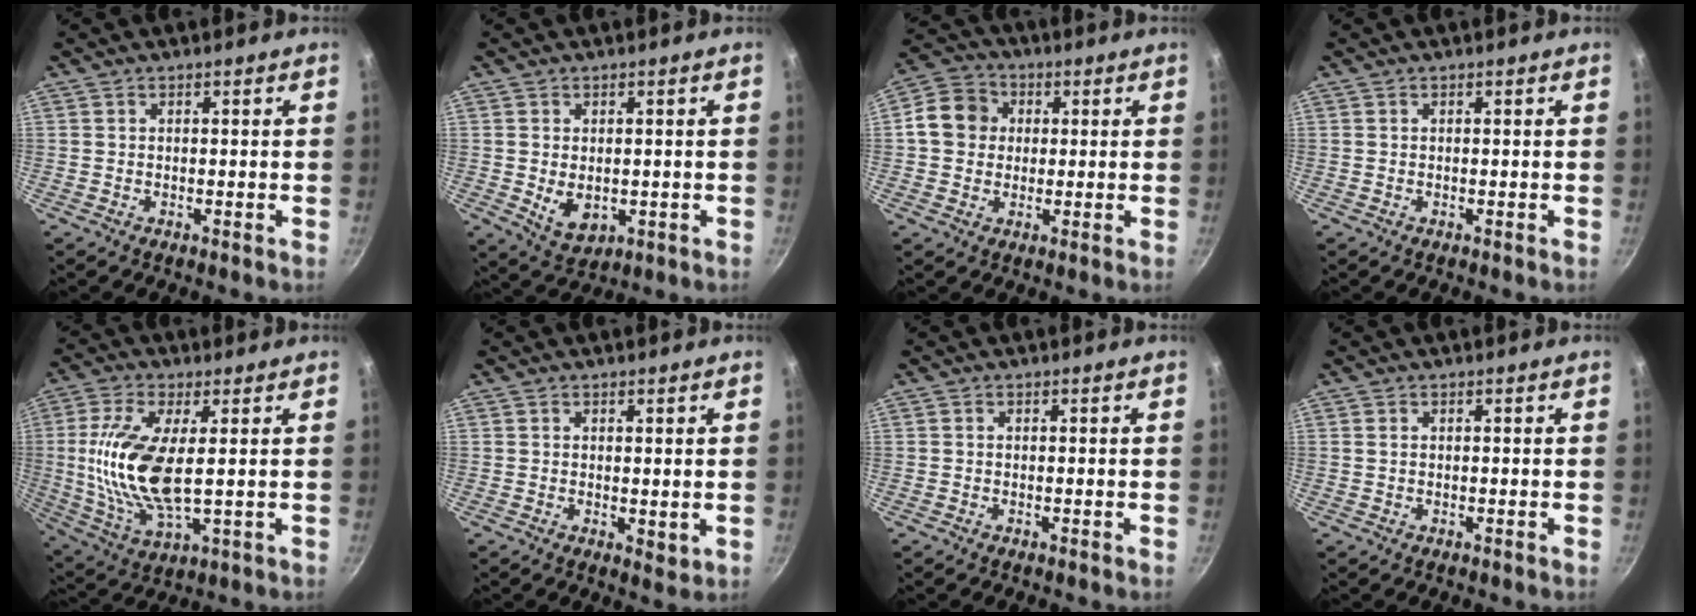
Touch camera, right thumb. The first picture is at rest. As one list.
[{"total": 6.1, "force": [-0.5, 4.2, 4.4], "torque": [-0.063, -0.011, 0.006]}, {"total": 8.9, "force": [1.0, 7.8, 4.1], "torque": [-0.046, 0.013, 0.000]}, {"total": 0.0}, {"total": 15.2, "force": [1.4, 6.0, 13.8], "torque": [-0.289, -0.011, 0.028]}, {"total": 2.2, "force": [0.7, 1.2, 1.8], "torque": [-0.025, -0.010, 0.011]}, {"total": 0.0}, {"total": 0.6, "force": [0.1, 0.4, 0.4], "torque": [-0.006, 0.002, 0.002]}]